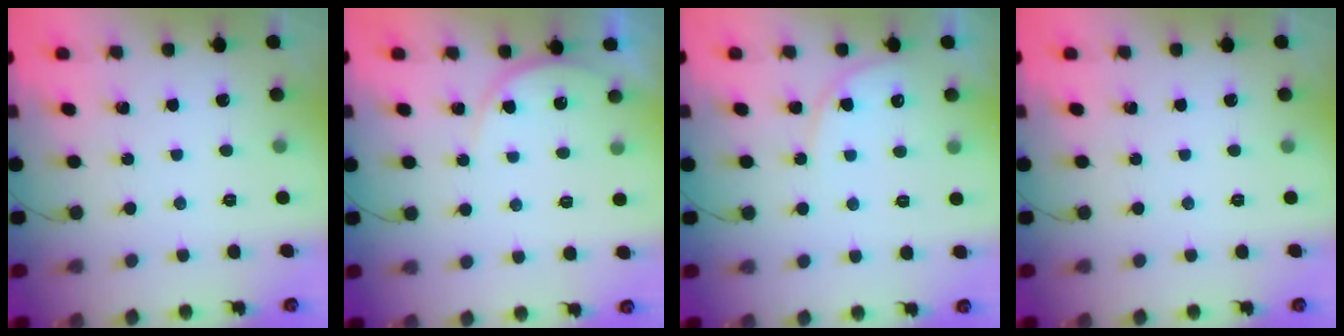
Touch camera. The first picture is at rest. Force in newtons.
{"total": 4.7, "press": 4.6, "slide": 0.6}
{"total": 6.7, "press": 6.7, "slide": 0.3}
{"total": 0.0}